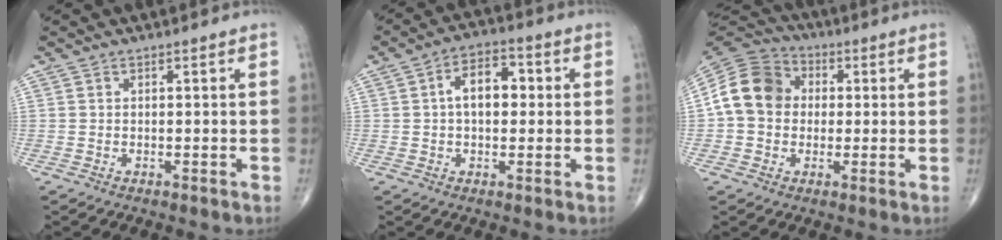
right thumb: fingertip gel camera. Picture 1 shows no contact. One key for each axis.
{"total": 8.0, "fx": 0.8, "fy": 4.9, "fz": 6.2, "tx": -0.084, "ty": 0.021, "tz": 0.006}
{"total": 12.8, "fx": 0.9, "fy": 10.7, "fz": 6.9, "tx": -0.115, "ty": 0.029, "tz": 0.005}